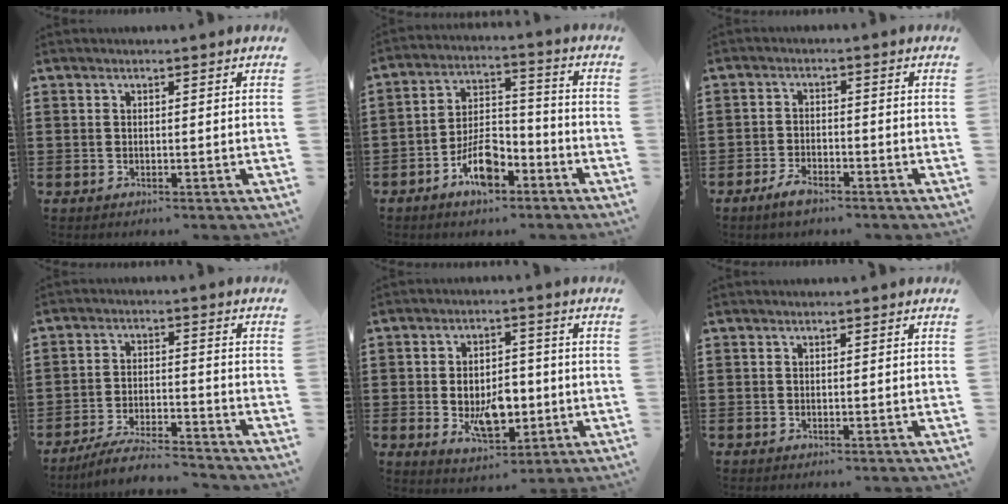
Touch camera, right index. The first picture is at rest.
{"total": 8.3, "force": [-5.0, 3.7, 5.5], "torque": [-0.111, 0.011, -0.092]}
{"total": 2.8, "force": [-2.1, 1.1, 1.5], "torque": [-0.034, 0.006, -0.044]}
{"total": 6.0, "force": [-5.6, 0.2, 2.0], "torque": [-0.045, -0.005, -0.109]}
{"total": 7.8, "force": [-1.2, 4.6, 6.1], "torque": [-0.105, -0.003, -0.029]}
{"total": 0.0}